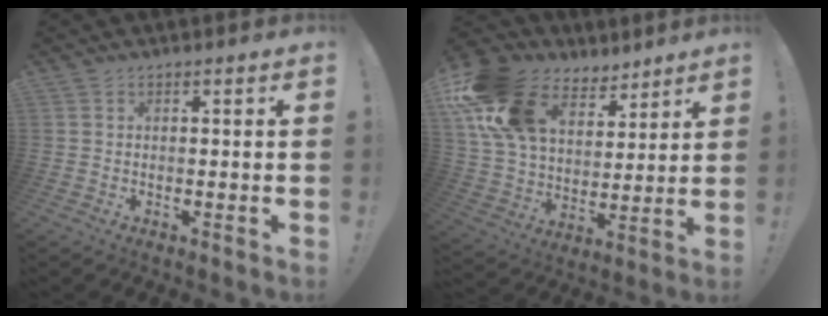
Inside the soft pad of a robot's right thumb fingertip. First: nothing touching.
{"total": 21.3, "force": [11.0, 14.1, 11.5], "torque": [-0.207, -0.044, 0.220]}